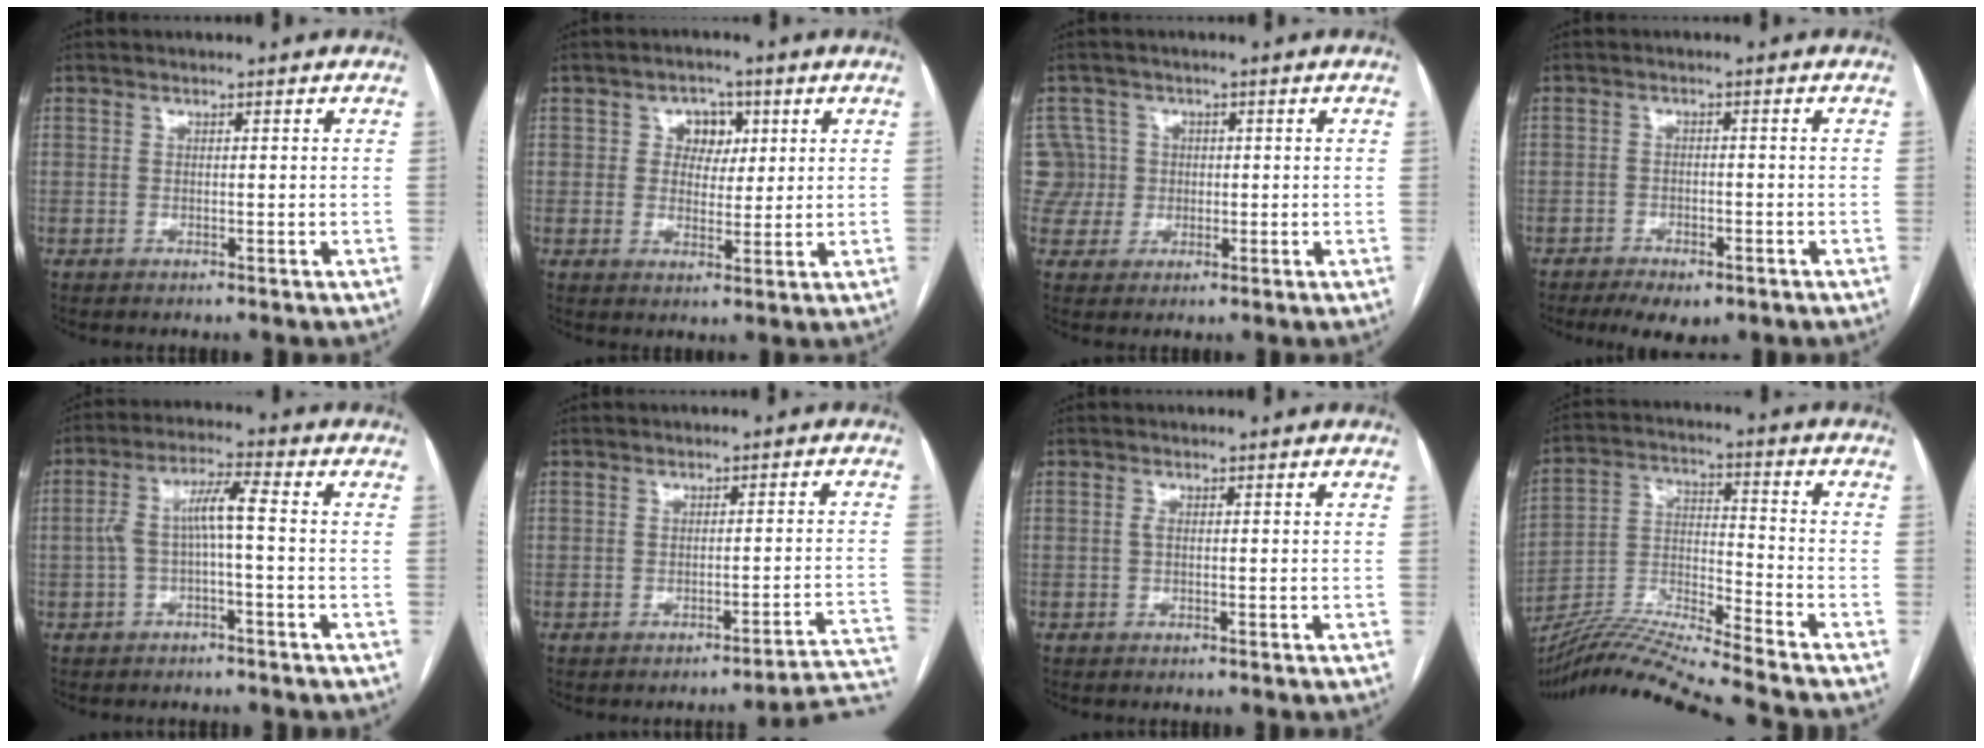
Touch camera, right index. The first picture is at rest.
{"total": 4.9, "force": [1.4, 3.9, 2.6], "torque": [-0.034, 0.014, 0.024]}
{"total": 6.2, "force": [0.4, 6.2, -0.4], "torque": [0.012, 0.034, 0.016]}
{"total": 7.1, "force": [-5.0, 3.3, 3.7], "torque": [-0.056, 0.001, -0.069]}
{"total": 6.3, "force": [-1.0, 0.8, 6.1], "torque": [-0.123, 0.033, -0.015]}
{"total": 7.2, "force": [-6.7, -0.1, 2.5], "torque": [-0.001, 0.023, -0.076]}
{"total": 0.7, "force": [-0.2, 0.3, 0.5], "torque": [-0.011, 0.003, -0.007]}
{"total": 17.0, "force": [-15.6, -1.8, 6.6], "torque": [-0.126, 0.001, -0.280]}